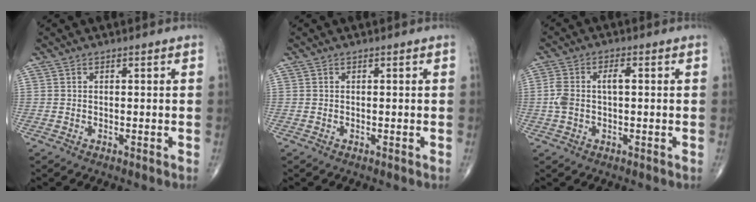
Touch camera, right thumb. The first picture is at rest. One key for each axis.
{"total": 0.0}
{"total": 5.6, "fx": 0.3, "fy": 2.8, "fz": 4.9, "tx": -0.123, "ty": 0.021, "tz": 0.005}